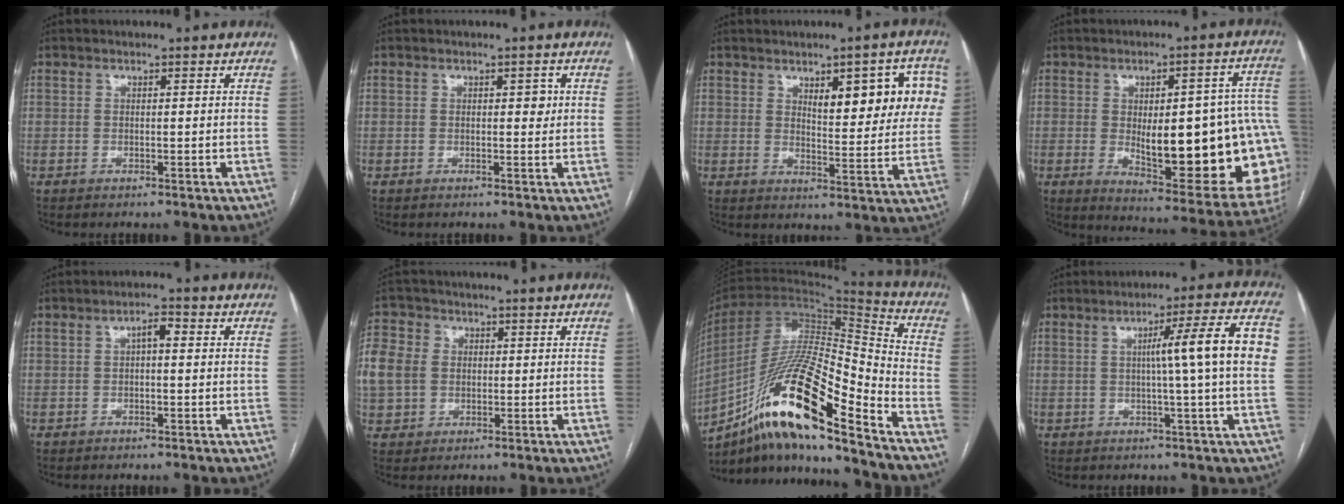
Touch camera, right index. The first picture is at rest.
{"total": 1.6, "force": [0.4, 0.9, 1.3], "torque": [-0.017, 0.004, 0.004]}
{"total": 11.8, "force": [4.4, 3.6, 10.4], "torque": [-0.127, 0.014, 0.060]}
{"total": 25.4, "force": [-2.8, 7.2, 24.2], "torque": [-0.228, 0.014, -0.008]}
{"total": 2.5, "force": [0.3, 0.9, 2.3], "torque": [-0.040, 0.013, 0.004]}
{"total": 24.0, "force": [3.1, 21.4, 10.3], "torque": [-0.367, 0.088, 0.073]}
{"total": 21.5, "force": [-13.0, 2.4, 17.0], "torque": [-0.323, -0.012, -0.234]}
{"total": 11.3, "force": [1.0, -1.5, 11.1], "torque": [-0.158, 0.012, 0.009]}